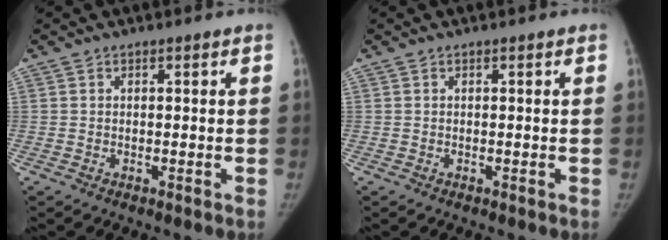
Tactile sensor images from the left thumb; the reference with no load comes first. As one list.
[{"total": 0.0}]